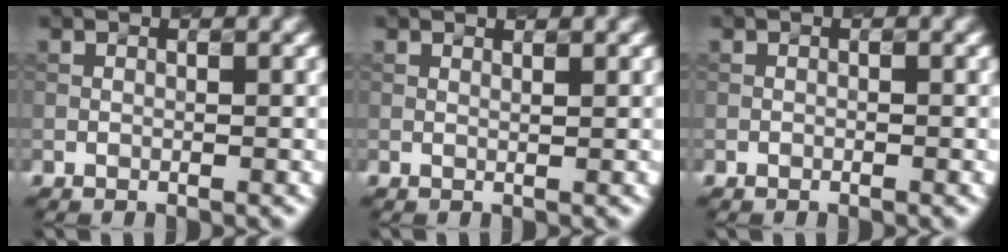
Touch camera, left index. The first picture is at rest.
{"total": 0.7, "force": [0.6, 0.0, 0.3], "torque": [-0.005, -0.001, 0.010]}
{"total": 0.0}